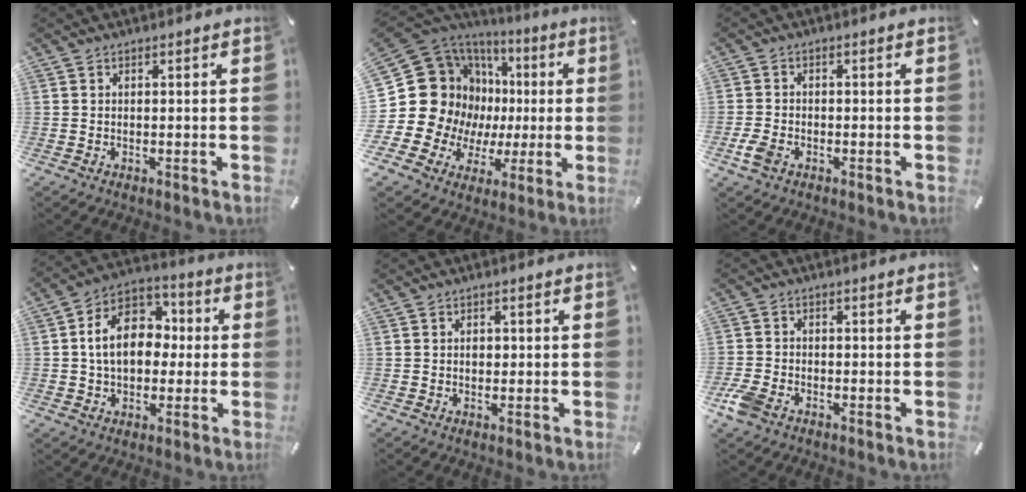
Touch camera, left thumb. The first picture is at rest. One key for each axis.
{"total": 21.0, "fx": 3.9, "fy": 18.1, "fz": 9.8, "tx": -0.187, "ty": -0.049, "tz": 0.108}
{"total": 3.7, "fx": -1.7, "fy": 2.3, "fz": 2.4, "tx": -0.065, "ty": -0.002, "tz": -0.037}
{"total": 13.5, "fx": 0.5, "fy": 10.2, "fz": 8.9, "tx": -0.167, "ty": 0.012, "tz": 0.009}
{"total": 1.2, "fx": 0.1, "fy": 1.1, "fz": 0.5, "tx": -0.003, "ty": 0.002, "tz": -0.002}
{"total": 4.2, "fx": -2.7, "fy": 2.4, "fz": 2.1, "tx": -0.066, "ty": 0.004, "tz": -0.058}